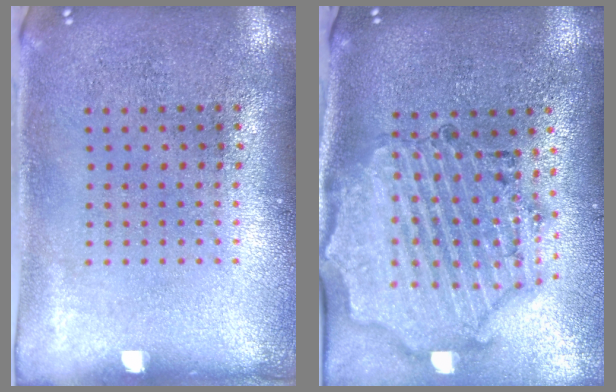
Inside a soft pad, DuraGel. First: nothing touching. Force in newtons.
{"total": 2.1, "press": 2.0, "slide": 0.4}